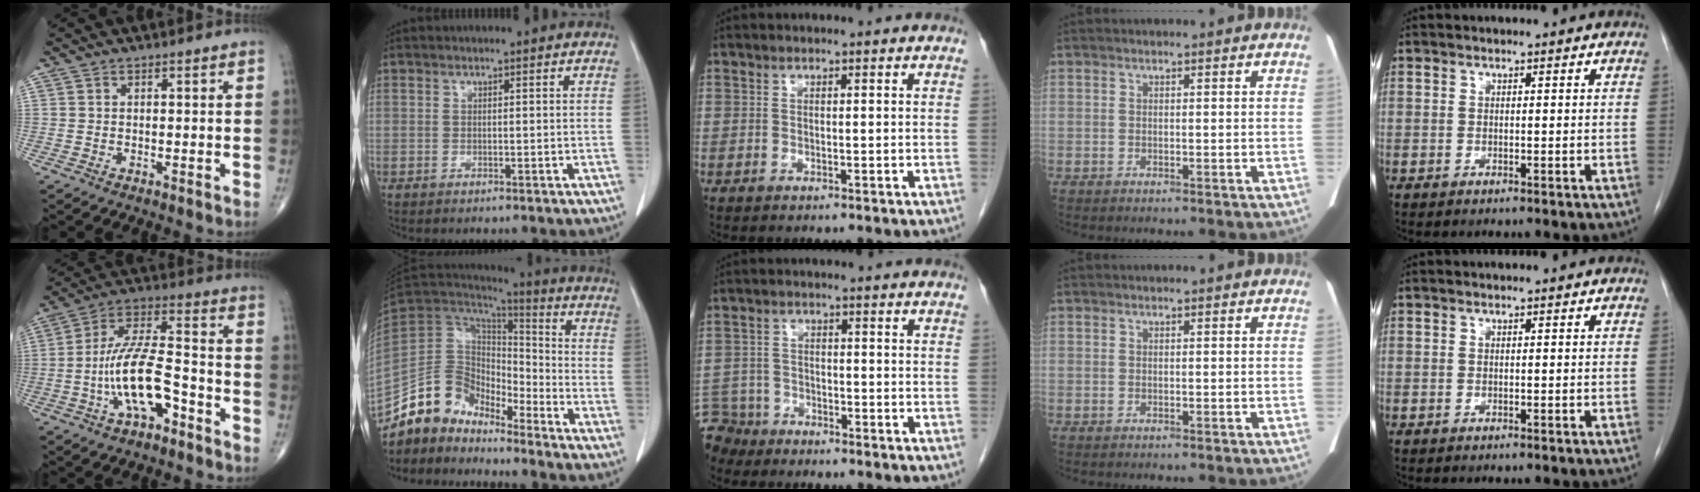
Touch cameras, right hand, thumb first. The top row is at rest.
{"thumb": {"total": 14.2, "force": [-5.4, 5.6, 11.9], "torque": [-0.226, 0.049, -0.097]}, "index": {"total": 11.3, "force": [-9.9, 5.2, 1.8], "torque": [-0.035, 0.062, -0.192]}, "middle": {"total": 6.1, "force": [-5.5, 2.6, -0.5], "torque": [0.009, -0.004, -0.106]}}